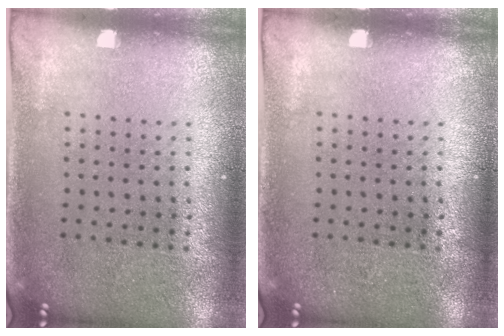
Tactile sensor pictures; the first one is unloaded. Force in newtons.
{"total": 0.0}